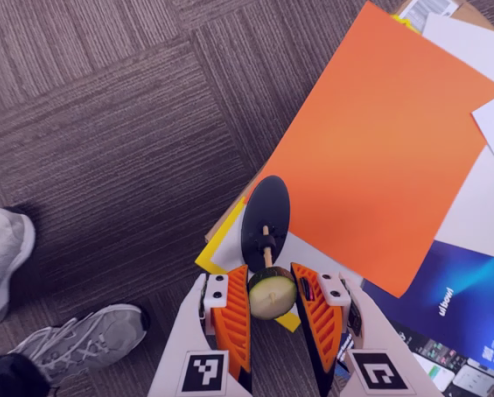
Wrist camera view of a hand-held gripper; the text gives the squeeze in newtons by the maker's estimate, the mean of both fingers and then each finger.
{"total": 10.5, "left": 11.3, "right": 9.7}